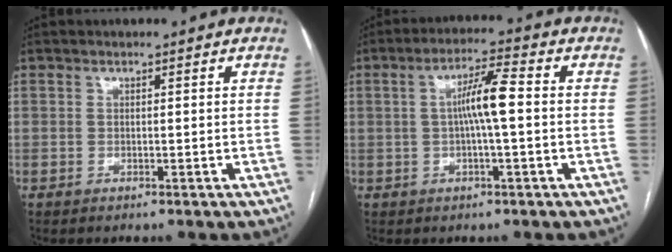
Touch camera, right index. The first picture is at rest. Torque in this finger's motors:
{"motor_torque": [0.66, -0.03, 0.58, 0.14]}